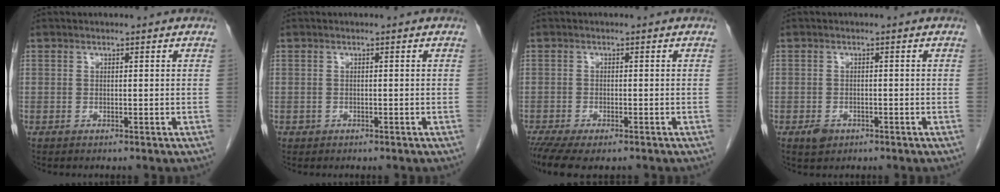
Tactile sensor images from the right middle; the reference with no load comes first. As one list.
[{"total": 0.6, "force": [-0.3, 0.5, 0.0], "torque": [-0.005, 0.004, -0.005]}, {"total": 8.1, "force": [-6.1, 2.6, 4.5], "torque": [-0.076, -0.013, -0.096]}, {"total": 2.1, "force": [-1.2, 1.4, 0.9], "torque": [-0.017, 0.002, -0.013]}]